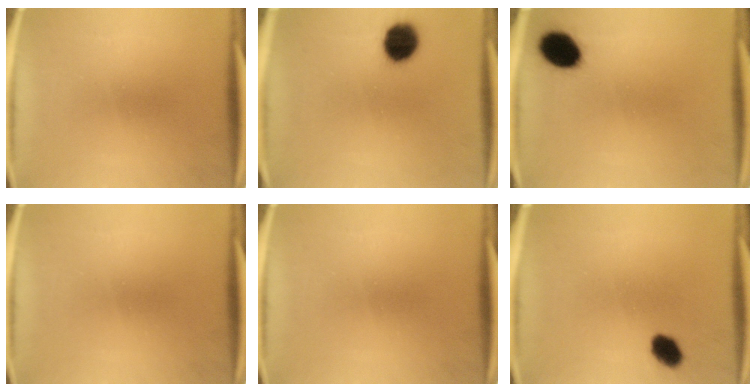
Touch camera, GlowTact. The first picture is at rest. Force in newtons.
{"total": 9.1}
{"total": 8.3}
{"total": 0.0}
{"total": 0.0}
{"total": 4.5}